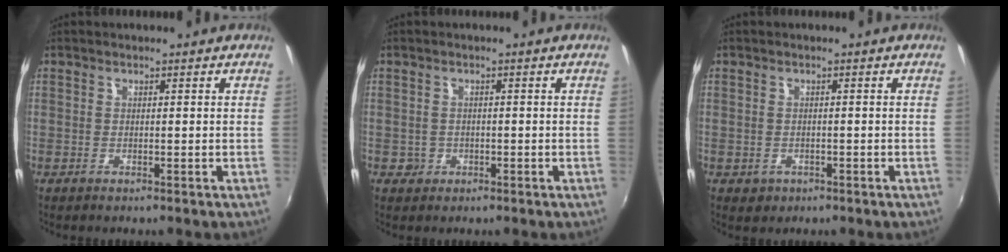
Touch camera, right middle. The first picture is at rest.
{"total": 1.9, "force": [-0.5, 1.8, 0.2], "torque": [-0.004, -0.001, -0.005]}
{"total": 2.2, "force": [-0.7, 1.9, 0.7], "torque": [-0.017, -0.004, -0.006]}